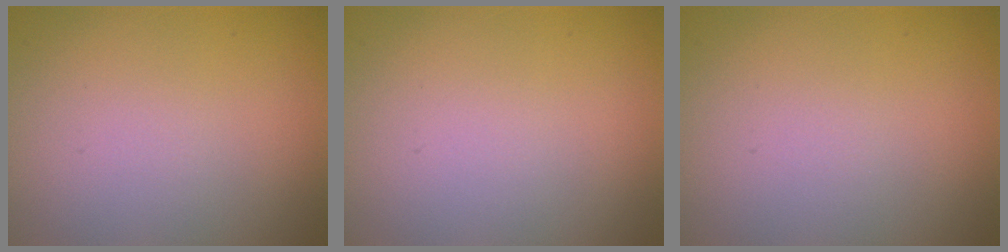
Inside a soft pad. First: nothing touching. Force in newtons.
{"total": 0.0}
{"total": 0.0}